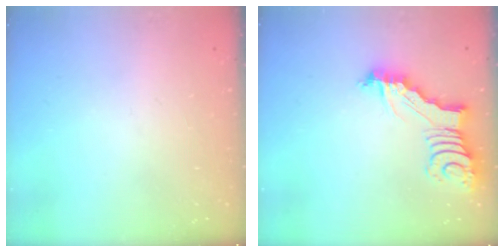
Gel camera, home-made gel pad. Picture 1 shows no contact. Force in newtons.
{"total": 5.9, "press": 5.9, "slide": 0.6}